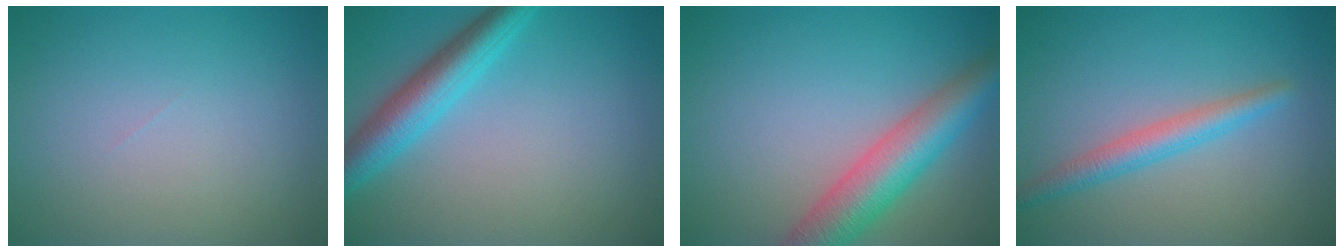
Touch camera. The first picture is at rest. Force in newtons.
{"total": 4.7, "press": 4.7, "slide": 0.1}
{"total": 6.6, "press": 6.6, "slide": 0.3}
{"total": 2.8, "press": 2.8, "slide": 0.0}